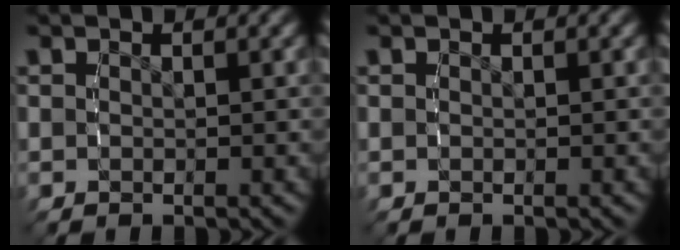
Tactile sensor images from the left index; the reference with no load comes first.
{"total": 0.0}